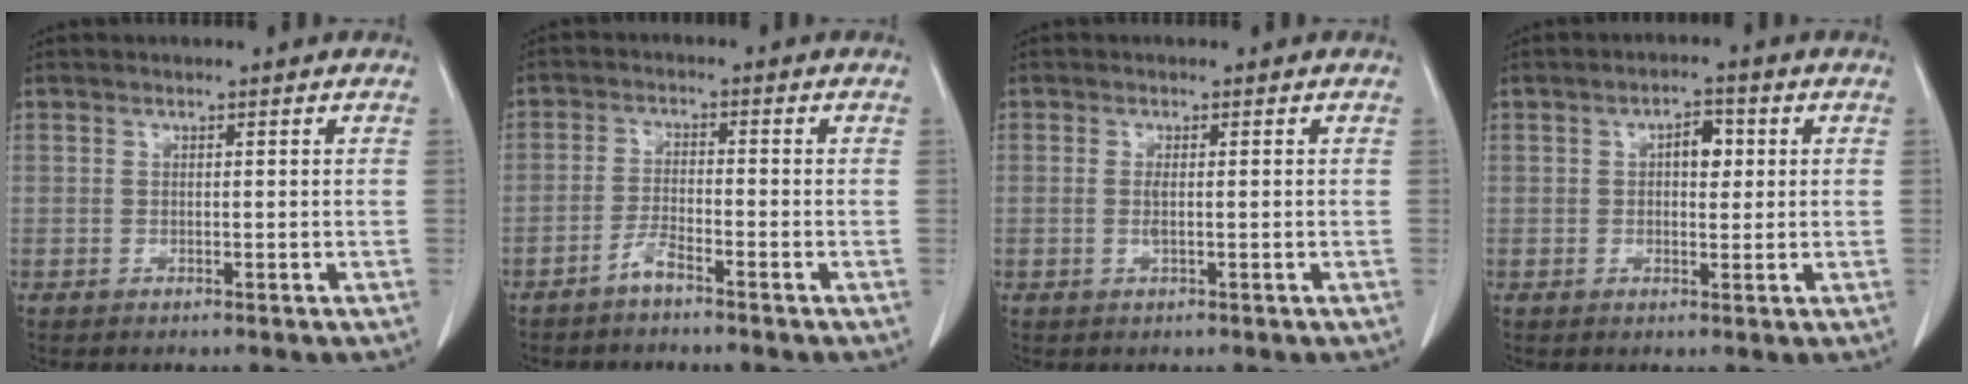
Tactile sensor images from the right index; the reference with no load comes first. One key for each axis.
{"total": 2.6, "fx": -2.2, "fy": 0.2, "fz": 1.4, "tx": -0.030, "ty": 0.001, "tz": -0.045}
{"total": 1.4, "fx": -0.1, "fy": 0.2, "fz": 1.3, "tx": -0.029, "ty": -0.003, "tz": 0.001}
{"total": 3.8, "fx": 0.9, "fy": 2.0, "fz": 3.1, "tx": -0.046, "ty": 0.011, "tz": 0.013}